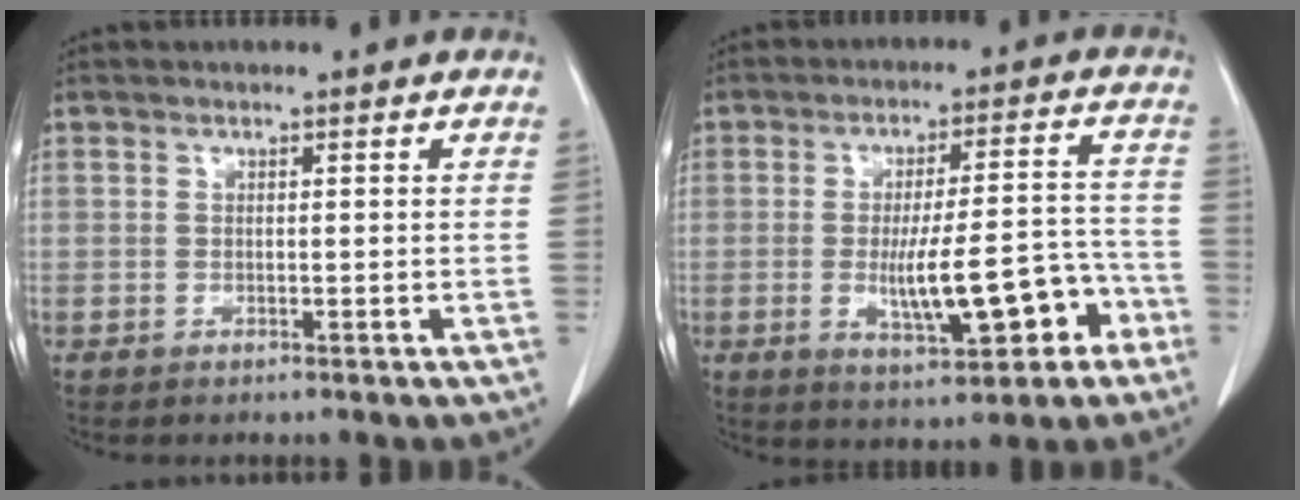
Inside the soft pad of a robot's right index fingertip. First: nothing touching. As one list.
[{"total": 12.1, "force": [-4.1, 3.0, 11.0], "torque": [-0.170, 0.013, -0.052]}]